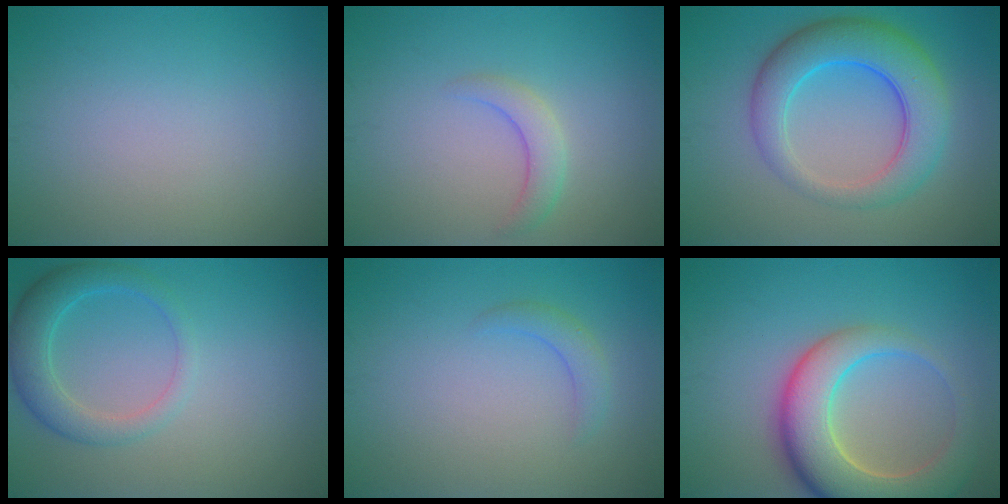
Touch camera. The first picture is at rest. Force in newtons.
{"total": 2.1, "press": 2.1, "slide": 0.3}
{"total": 7.3, "press": 7.2, "slide": 0.4}
{"total": 3.7, "press": 3.7, "slide": 0.4}
{"total": 1.6, "press": 1.6, "slide": 0.1}
{"total": 8.8, "press": 8.8, "slide": 0.7}